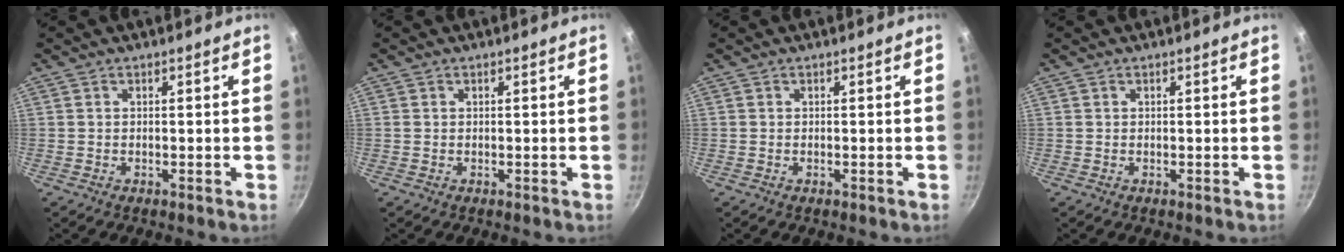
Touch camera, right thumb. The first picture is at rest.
{"total": 0.0}
{"total": 0.0}
{"total": 0.0}